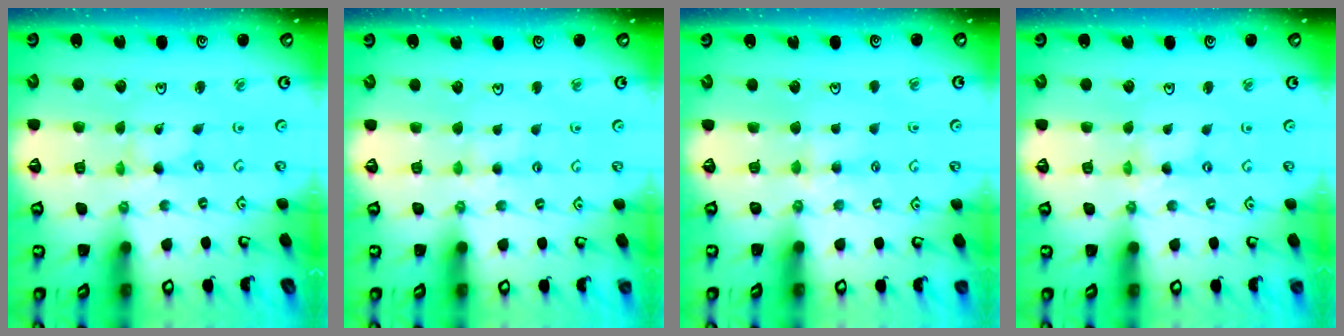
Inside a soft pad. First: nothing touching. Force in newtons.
{"total": 3.1, "press": 3.0, "slide": 0.4}
{"total": 4.1, "press": 4.1, "slide": 0.4}
{"total": 1.4, "press": 1.4, "slide": 0.2}